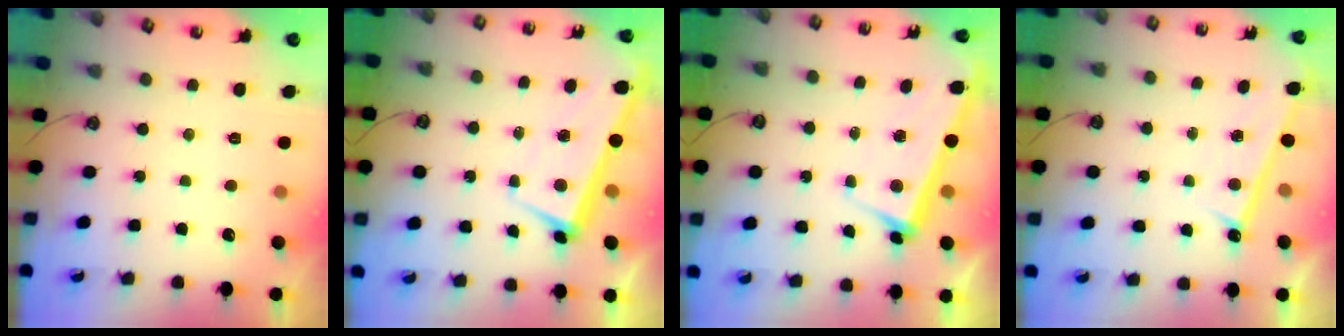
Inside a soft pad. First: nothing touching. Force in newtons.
{"total": 1.6, "press": 0.6, "slide": 1.4}
{"total": 3.2, "press": 3.0, "slide": 1.0}
{"total": 0.6, "press": 0.1, "slide": 0.6}